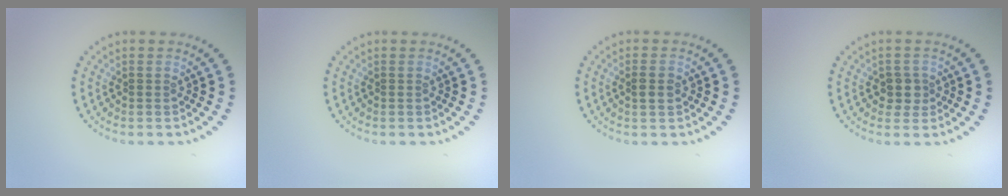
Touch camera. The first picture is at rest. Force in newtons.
{"total": 0.0}
{"total": 1.6, "press": 1.6, "slide": 0.3}
{"total": 1.9, "press": 1.7, "slide": 0.8}